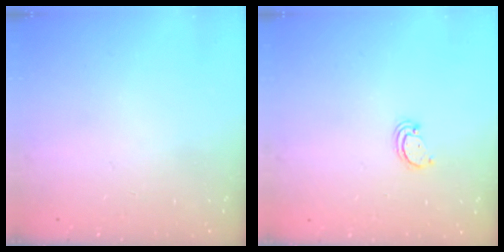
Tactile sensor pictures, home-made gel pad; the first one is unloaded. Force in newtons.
{"total": 2.2, "press": 2.2, "slide": 0.1}